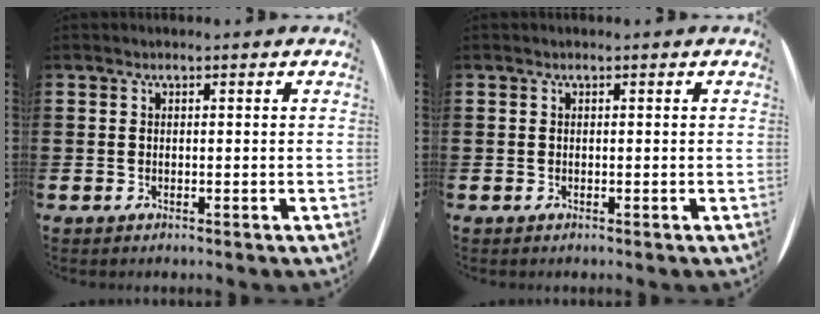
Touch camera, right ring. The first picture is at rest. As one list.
[{"total": 0.0}]